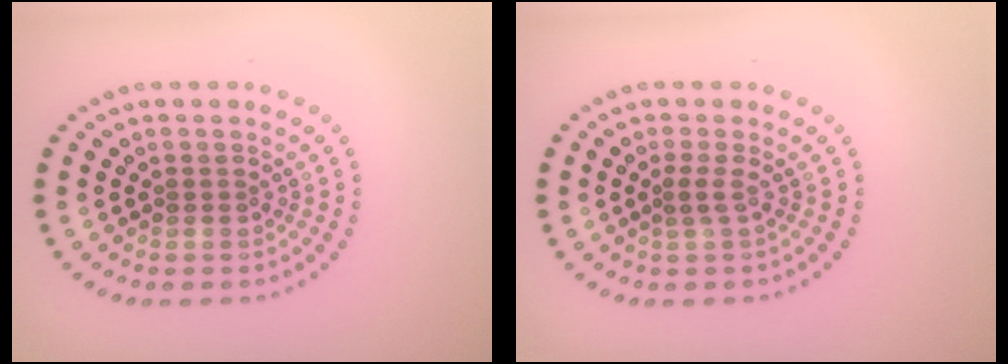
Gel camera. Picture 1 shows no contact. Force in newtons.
{"total": 1.1, "press": 0.8, "slide": 0.7}